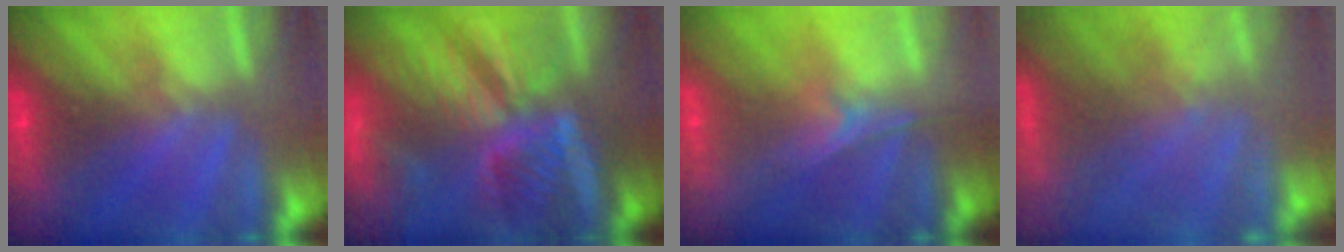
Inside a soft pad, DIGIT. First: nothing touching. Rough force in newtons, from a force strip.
{"total": 8.5}
{"total": 2.0}
{"total": 10.4}